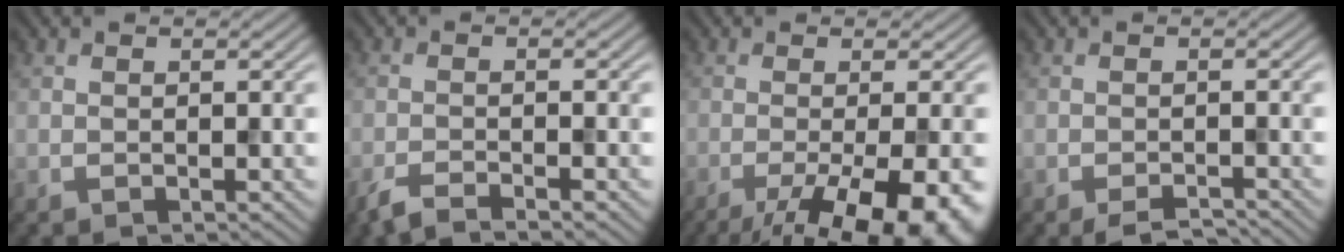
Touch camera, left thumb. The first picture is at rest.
{"total": 3.3, "force": [-2.6, 0.4, 2.0], "torque": [-0.035, -0.003, -0.059]}
{"total": 13.7, "force": [-6.9, 4.1, 11.1], "torque": [-0.149, -0.016, -0.089]}
{"total": 2.4, "force": [-2.0, 0.4, 1.2], "torque": [-0.019, 0.001, -0.034]}